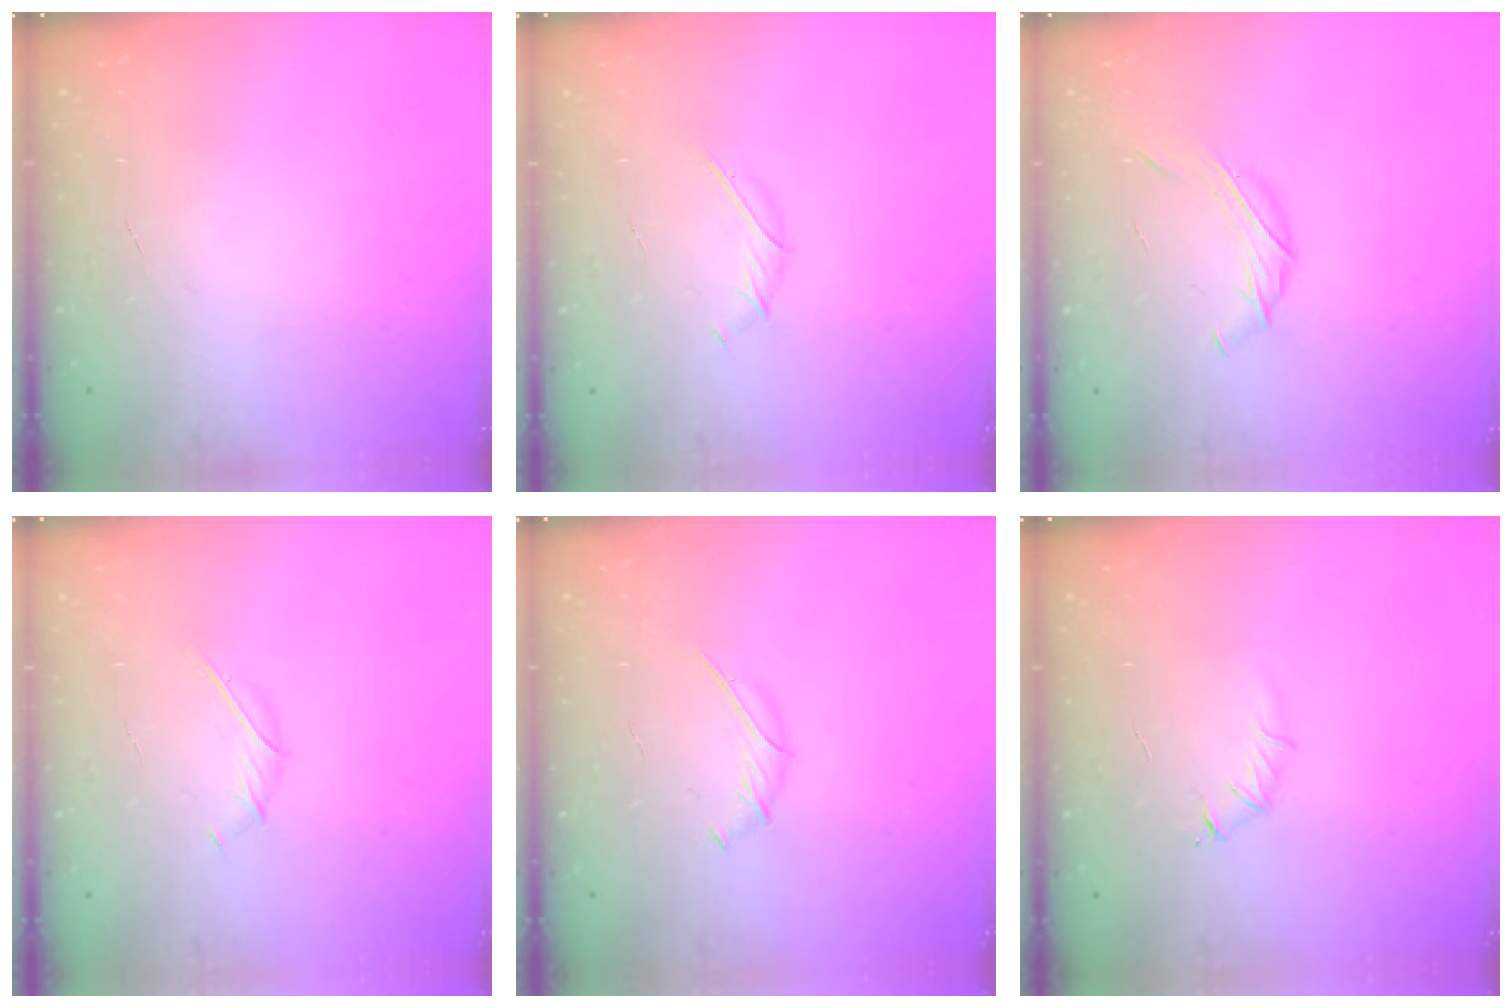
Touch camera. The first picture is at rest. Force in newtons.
{"total": 2.0, "press": 2.0, "slide": 0.6}
{"total": 7.5, "press": 7.2, "slide": 2.1}
{"total": 2.0, "press": 2.0, "slide": 0.6}
{"total": 1.9, "press": 1.8, "slide": 0.6}
{"total": 3.3, "press": 3.1, "slide": 1.1}